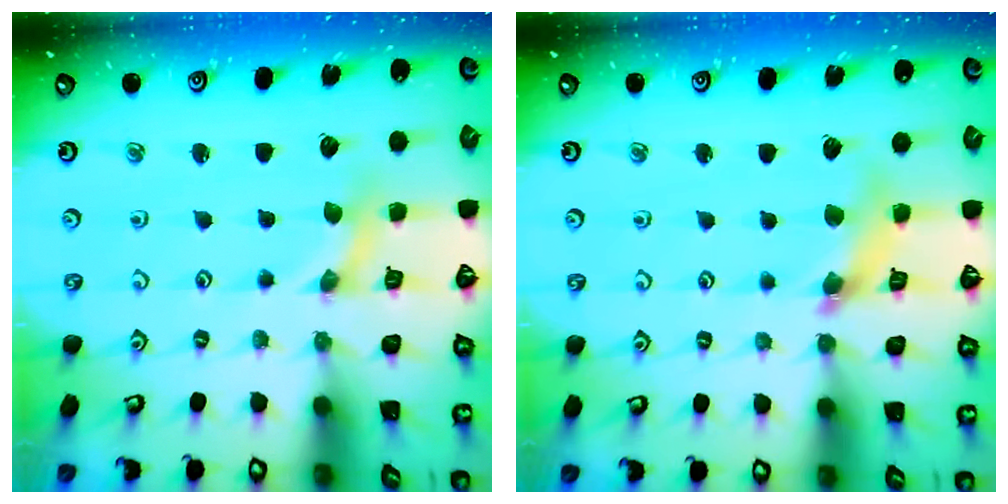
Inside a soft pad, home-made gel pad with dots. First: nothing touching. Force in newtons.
{"total": 7.6, "press": 7.6, "slide": 0.9}